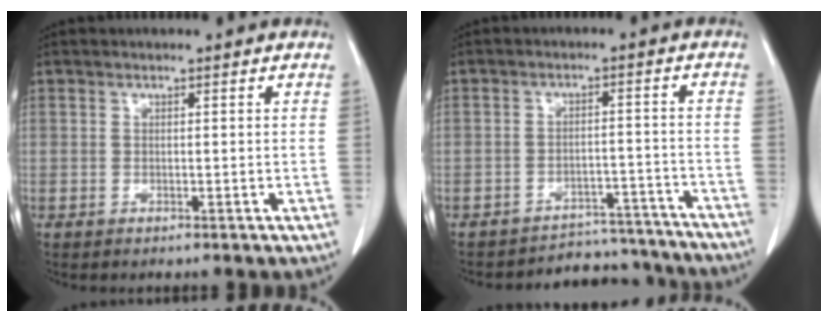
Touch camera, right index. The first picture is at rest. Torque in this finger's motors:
{"motor_torque": [0.48, -0.57, 0.05, -0.02]}